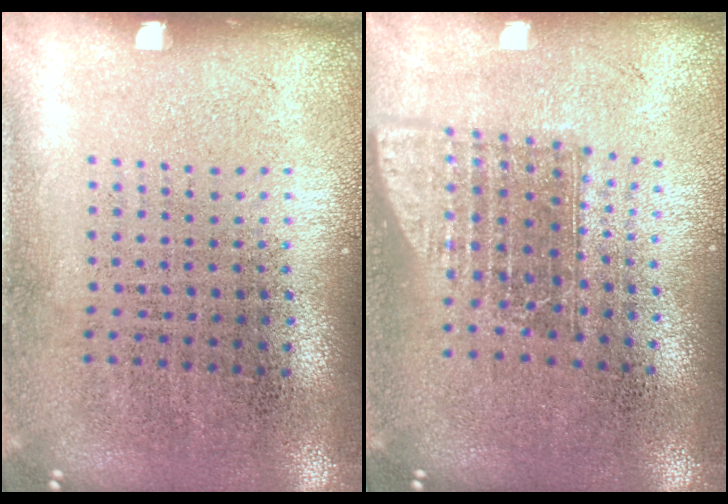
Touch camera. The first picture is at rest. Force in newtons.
{"total": 1.6, "press": 1.2, "slide": 0.9}